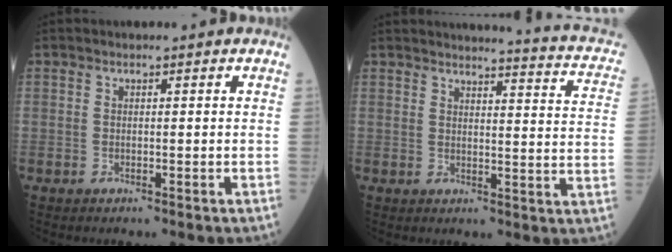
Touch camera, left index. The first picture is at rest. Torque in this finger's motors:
{"motor_torque": [-0.04, -0.46, 0.01, 0.00]}